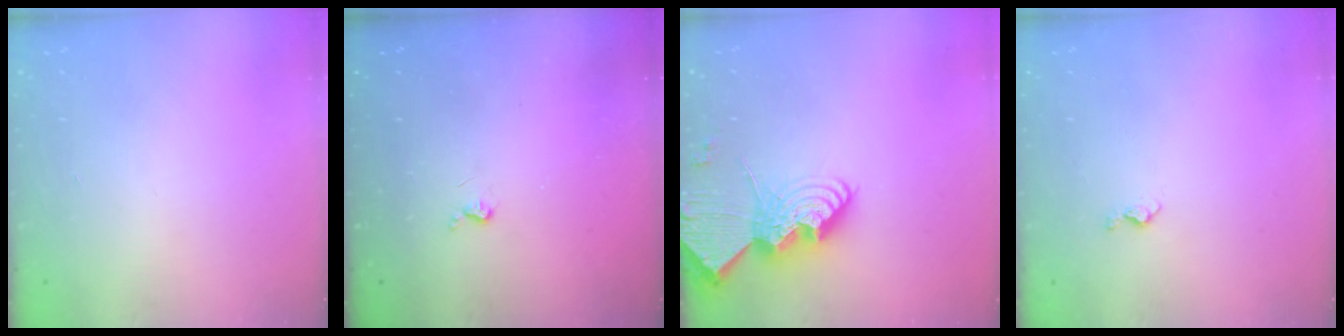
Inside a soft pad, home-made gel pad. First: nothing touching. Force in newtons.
{"total": 2.6, "press": 2.6, "slide": 0.5}
{"total": 13.7, "press": 13.7, "slide": 1.2}
{"total": 3.3, "press": 3.3, "slide": 0.4}